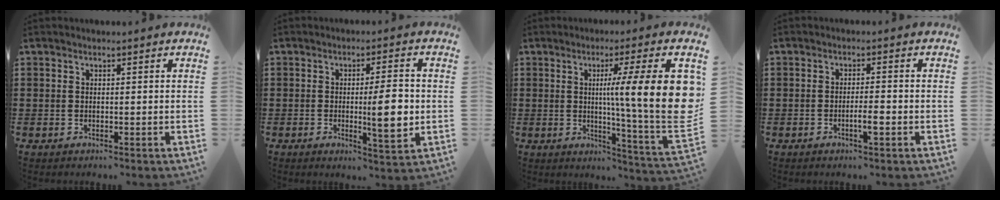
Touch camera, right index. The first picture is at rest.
{"total": 7.7, "force": [-0.6, 1.6, 7.5], "torque": [-0.103, -0.014, -0.013]}
{"total": 15.2, "force": [3.0, 1.6, 14.8], "torque": [-0.227, -0.020, 0.042]}
{"total": 2.7, "force": [-1.1, 0.3, 2.4], "torque": [-0.042, 0.002, -0.021]}